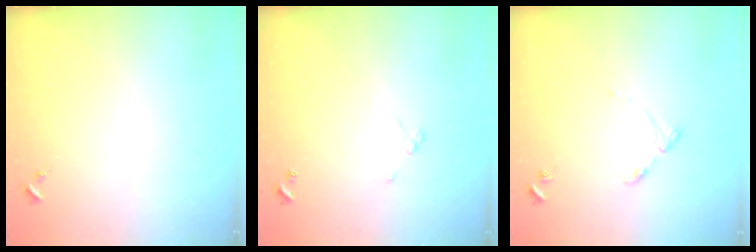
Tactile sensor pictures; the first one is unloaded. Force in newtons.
{"total": 2.4, "press": 2.4, "slide": 0.2}
{"total": 3.8, "press": 3.8, "slide": 0.5}